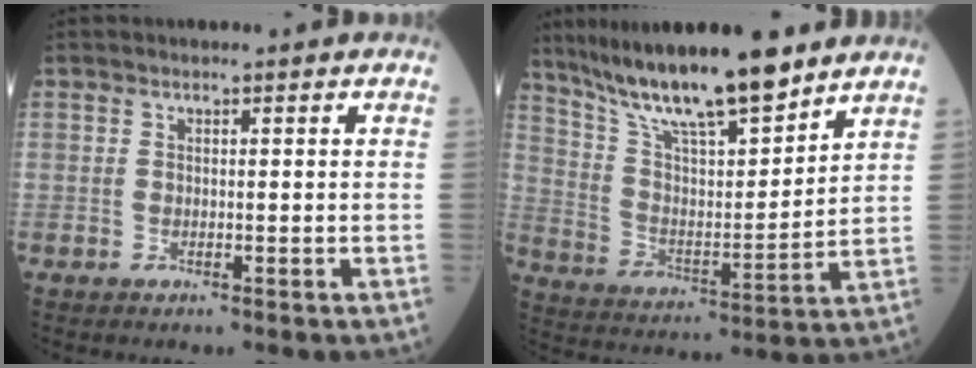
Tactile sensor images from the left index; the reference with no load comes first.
{"total": 16.9, "force": [13.6, 2.4, 9.7], "torque": [-0.172, -0.004, 0.246]}